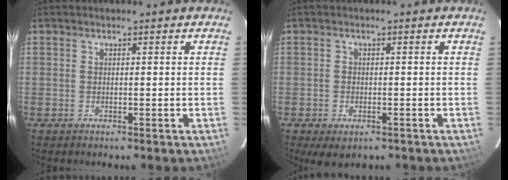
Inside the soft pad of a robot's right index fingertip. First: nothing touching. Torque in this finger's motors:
{"motor_torque": [0.76, -0.59, 0.33, 0.05]}